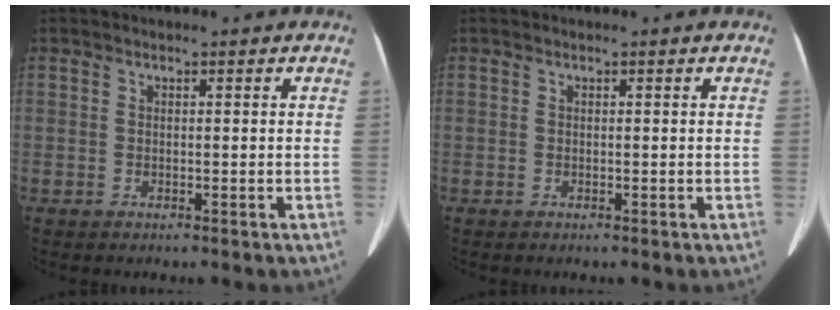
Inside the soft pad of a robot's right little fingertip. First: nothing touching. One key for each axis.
{"total": 0.0}